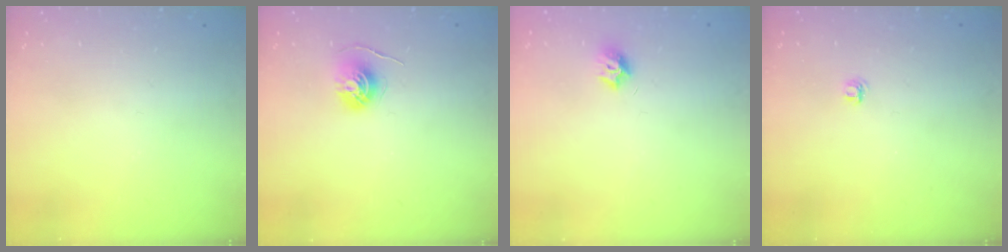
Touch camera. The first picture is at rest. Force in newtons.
{"total": 5.7, "press": 5.7, "slide": 0.5}
{"total": 7.6, "press": 7.6, "slide": 0.7}
{"total": 4.1, "press": 4.1, "slide": 0.5}